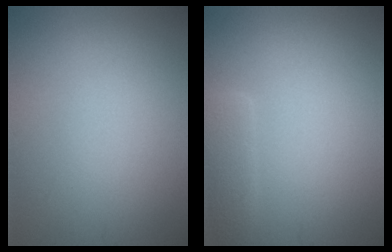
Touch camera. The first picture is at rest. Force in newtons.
{"total": 2.0, "press": 1.9, "slide": 0.3}